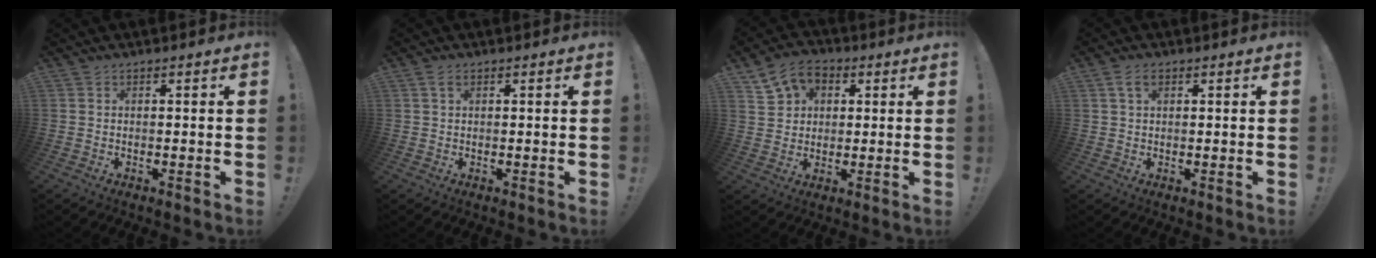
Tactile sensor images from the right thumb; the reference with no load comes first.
{"total": 1.9, "force": [1.0, 1.1, 1.3], "torque": [-0.021, 0.000, 0.017]}
{"total": 9.0, "force": [4.0, 7.4, 3.3], "torque": [-0.056, -0.014, 0.081]}
{"total": 3.6, "force": [1.7, 2.1, 2.4], "torque": [-0.036, -0.001, 0.029]}